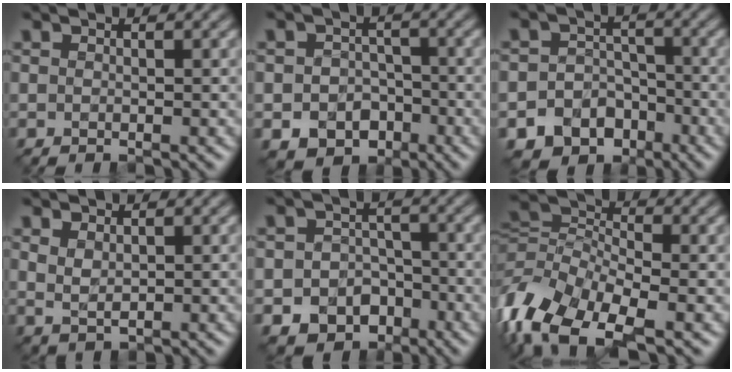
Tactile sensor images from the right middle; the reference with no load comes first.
{"total": 4.6, "force": [-2.1, 3.7, 1.8], "torque": [-0.008, -0.005, -0.036]}
{"total": 7.0, "force": [-4.4, 5.3, 1.3], "torque": [0.008, -0.014, -0.075]}
{"total": 1.6, "force": [1.0, 0.9, 0.8], "torque": [-0.019, 0.000, 0.024]}
{"total": 5.3, "force": [-2.8, 4.2, 1.7], "torque": [0.005, -0.005, -0.046]}
{"total": 10.1, "force": [-4.8, 5.7, 6.8], "torque": [-0.145, -0.003, -0.106]}